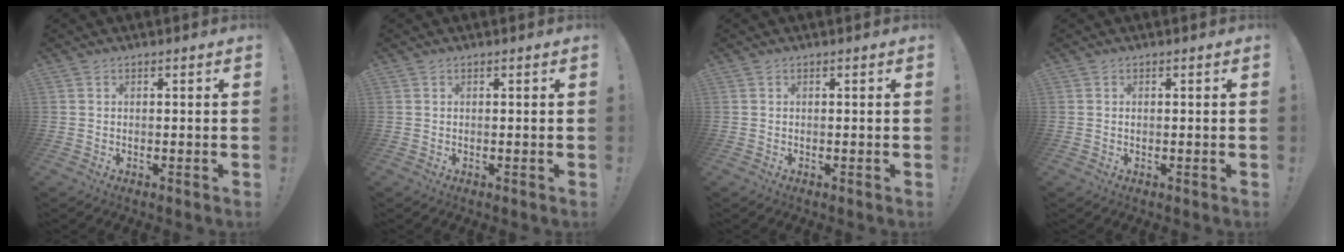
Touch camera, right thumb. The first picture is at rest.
{"total": 0.0}
{"total": 0.0}
{"total": 0.0}